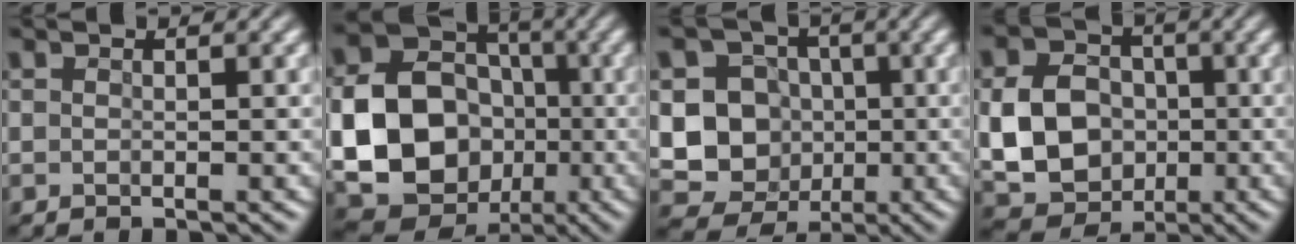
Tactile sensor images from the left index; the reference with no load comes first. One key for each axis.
{"total": 17.8, "fx": -2.7, "fy": 15.8, "fz": 7.6, "tx": -0.175, "ty": -0.025, "tz": -0.061}
{"total": 9.3, "fx": -0.7, "fy": 8.7, "fz": 3.2, "tx": -0.056, "ty": 0.007, "tz": -0.032}
{"total": 7.5, "fx": -0.7, "fy": 6.2, "fz": 4.2, "tx": -0.088, "ty": -0.001, "tz": -0.012}